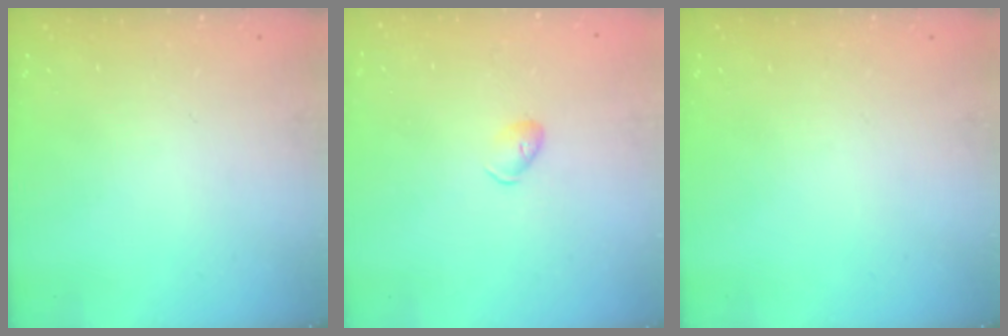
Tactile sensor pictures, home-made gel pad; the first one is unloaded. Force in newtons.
{"total": 3.8, "press": 3.7, "slide": 0.8}
{"total": 0.0}